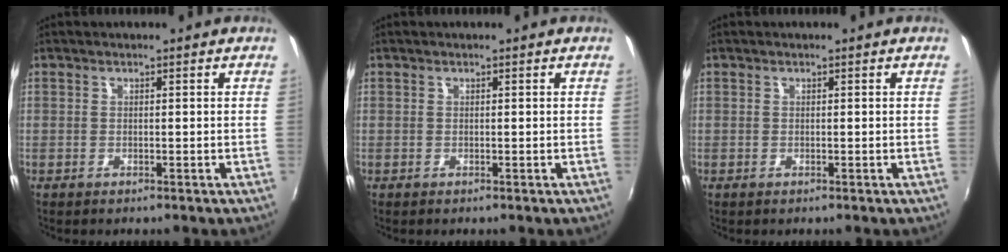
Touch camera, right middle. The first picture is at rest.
{"total": 0.0}
{"total": 0.0}